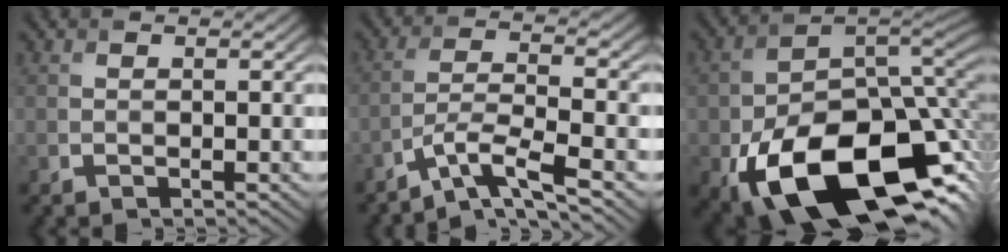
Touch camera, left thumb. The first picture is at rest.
{"total": 6.4, "force": [-4.7, 0.8, 4.2], "torque": [-0.077, 0.004, -0.091]}
{"total": 19.5, "force": [-7.0, 12.4, 13.4], "torque": [-0.237, -0.057, -0.086]}